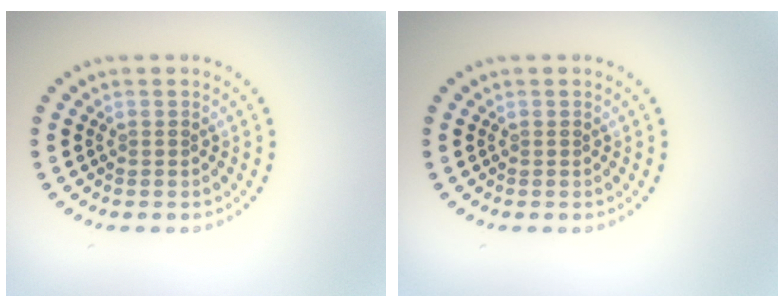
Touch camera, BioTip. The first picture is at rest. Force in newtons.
{"total": 0.0}